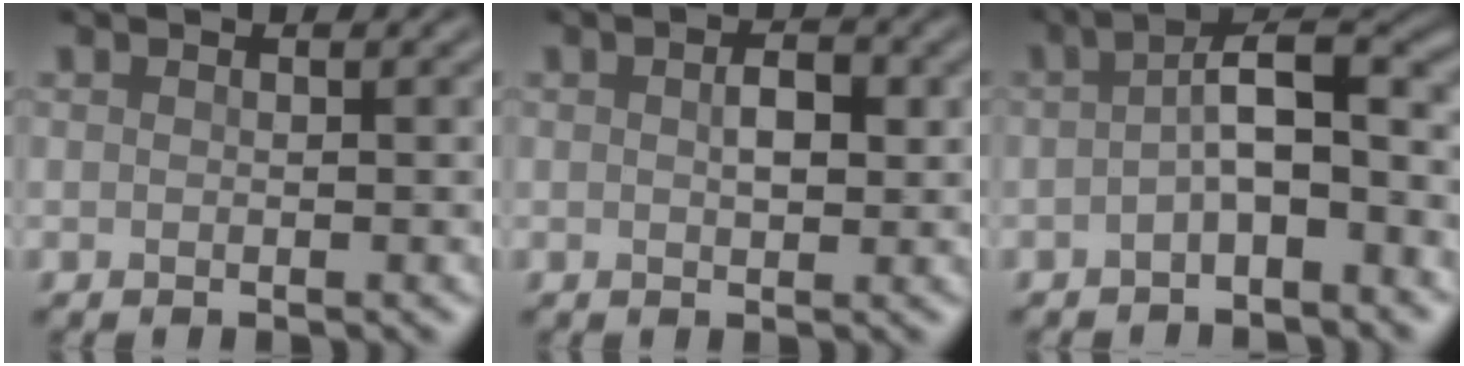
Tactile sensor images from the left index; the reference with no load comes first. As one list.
[{"total": 2.4, "force": [0.4, 1.2, 2.0], "torque": [-0.034, 0.002, 0.005]}, {"total": 5.3, "force": [-1.2, 1.8, 4.9], "torque": [-0.075, 0.015, -0.028]}]